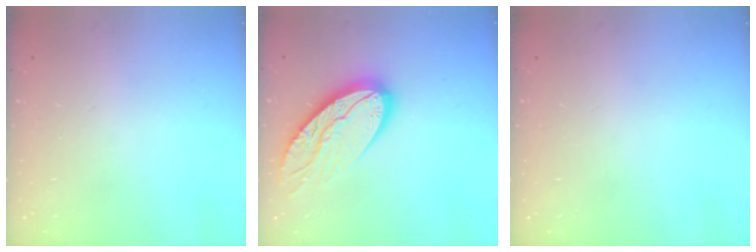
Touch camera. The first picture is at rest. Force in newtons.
{"total": 16.6, "press": 16.6, "slide": 1.2}
{"total": 0.0}